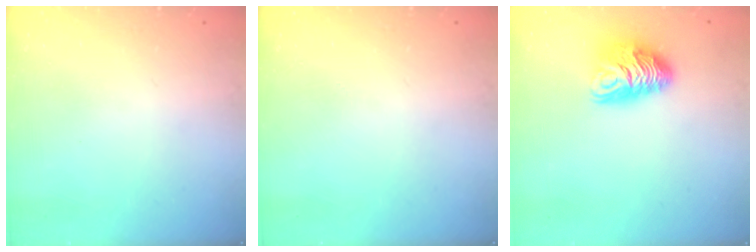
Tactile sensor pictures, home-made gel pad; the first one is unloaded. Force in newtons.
{"total": 0.0}
{"total": 9.4, "press": 9.4, "slide": 0.5}